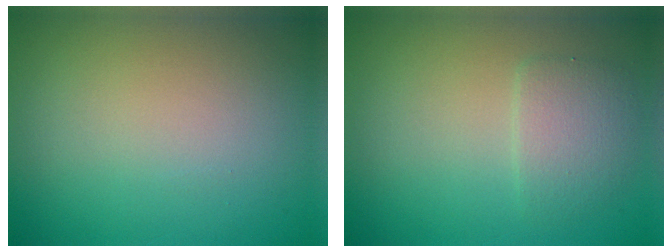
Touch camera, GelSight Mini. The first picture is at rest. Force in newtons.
{"total": 2.3, "press": 2.3, "slide": 0.3}